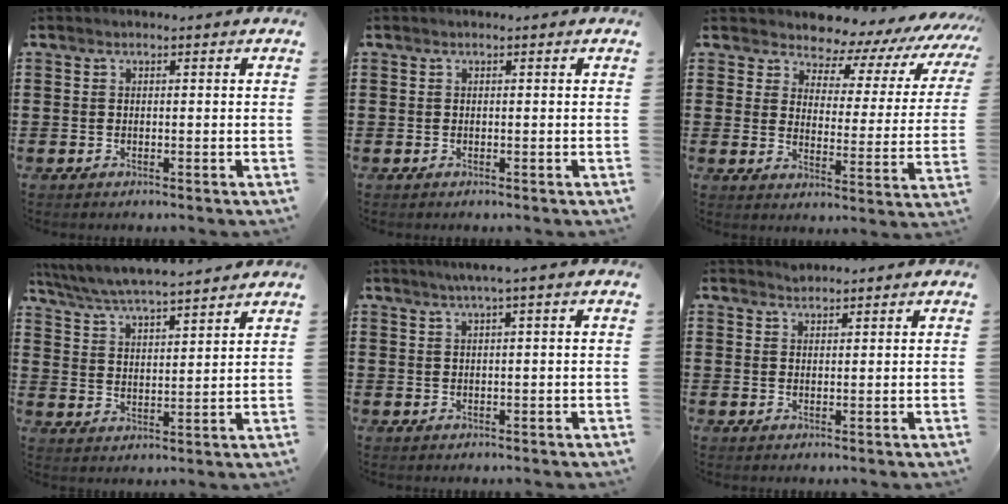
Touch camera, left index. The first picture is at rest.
{"total": 0.0}
{"total": 6.2, "force": [5.9, 1.5, 1.1], "torque": [-0.041, -0.050, 0.098]}
{"total": 5.9, "force": [5.6, 0.0, 1.7], "torque": [-0.056, -0.030, 0.099]}
{"total": 1.5, "force": [0.4, -0.3, 1.5], "torque": [-0.025, -0.004, 0.007]}
{"total": 1.3, "force": [1.3, 0.3, 0.0], "torque": [-0.003, -0.001, 0.025]}